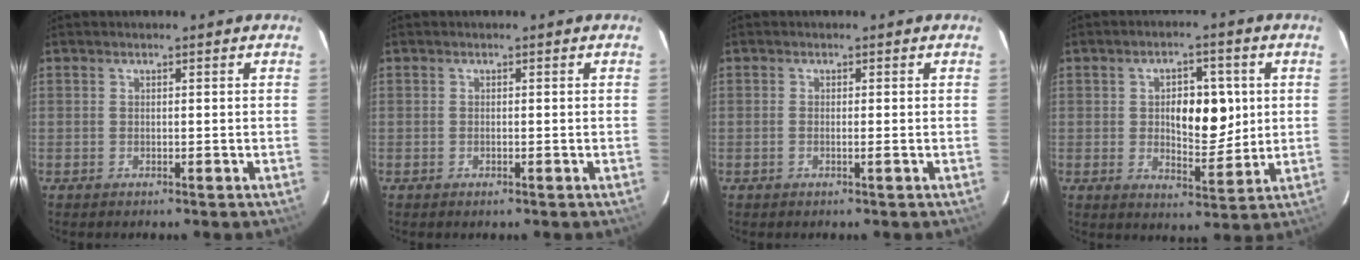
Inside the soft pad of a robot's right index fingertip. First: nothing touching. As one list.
[{"total": 0.5, "force": [-0.2, 0.2, 0.5], "torque": [-0.009, -0.002, -0.001]}, {"total": 1.0, "force": [-0.2, 0.0, 1.0], "torque": [-0.019, 0.000, -0.004]}, {"total": 8.6, "force": [1.3, 4.1, 7.4], "torque": [-0.111, 0.007, 0.028]}]